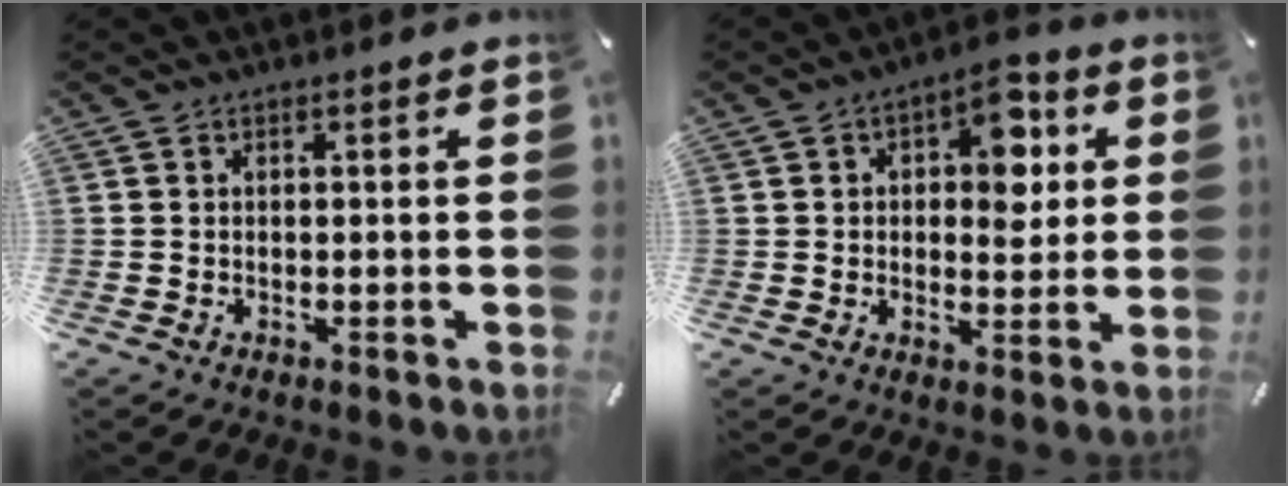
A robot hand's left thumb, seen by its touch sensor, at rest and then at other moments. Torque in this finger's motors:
{"motor_torque": [0.32, 0.20, 0.45, 0.17, 0.08]}